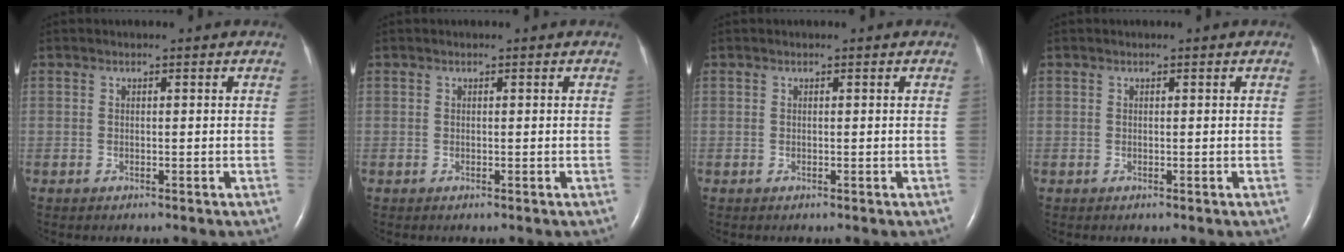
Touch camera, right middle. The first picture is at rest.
{"total": 0.0}
{"total": 0.0}
{"total": 0.0}